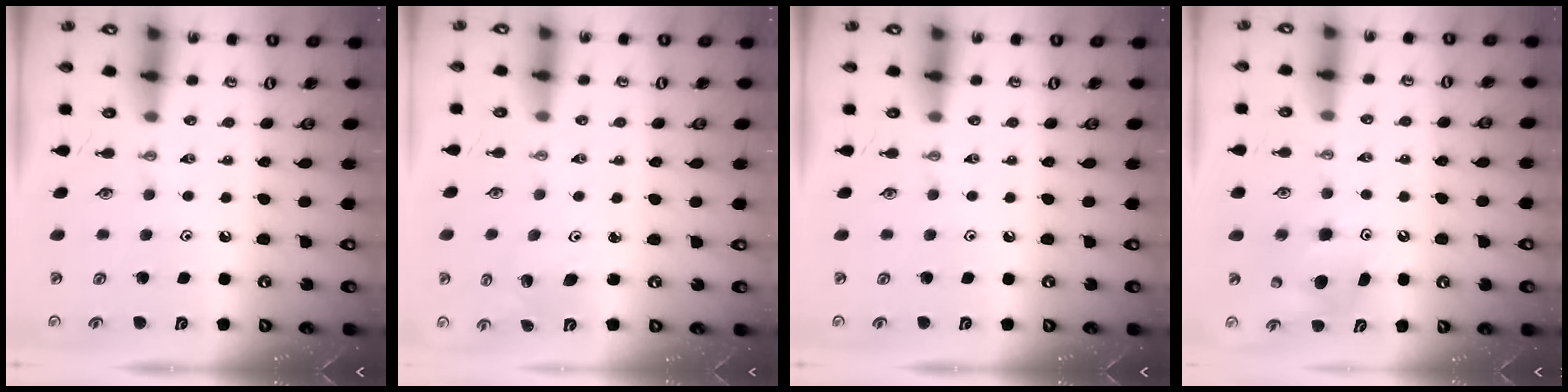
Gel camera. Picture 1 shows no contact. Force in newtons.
{"total": 2.8, "press": 2.5, "slide": 1.3}
{"total": 0.0}
{"total": 7.9, "press": 7.8, "slide": 1.1}